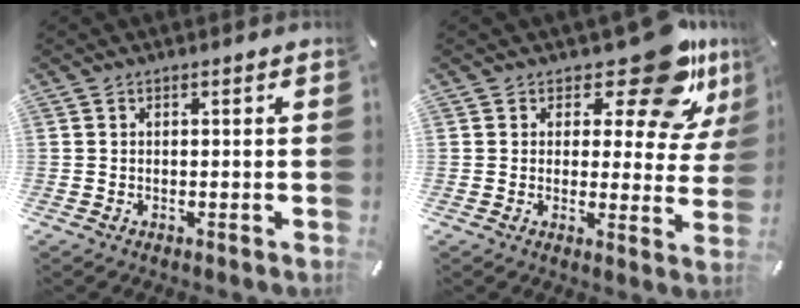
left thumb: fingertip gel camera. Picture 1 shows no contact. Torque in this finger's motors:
{"motor_torque": [1.47, 1.08, 0.85, -0.91, 0.05]}